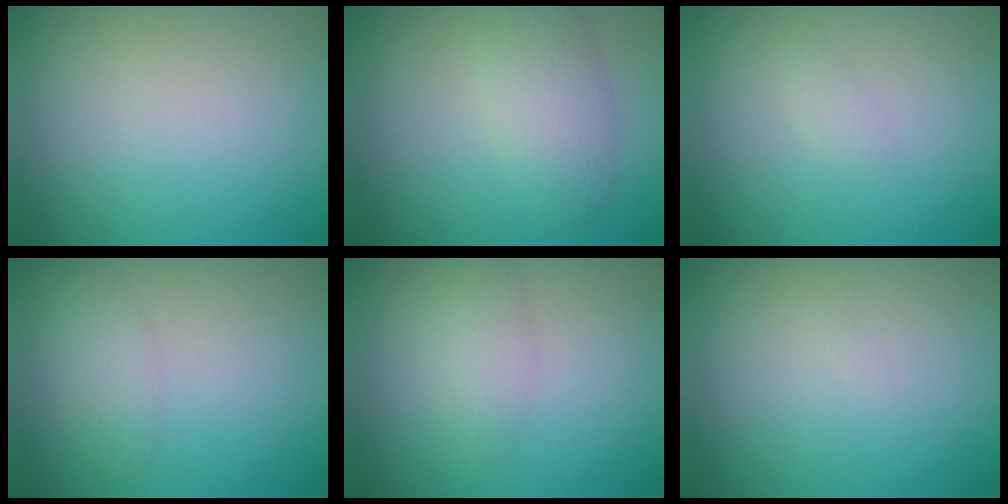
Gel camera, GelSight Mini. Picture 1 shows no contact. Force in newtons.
{"total": 3.5, "press": 3.5, "slide": 0.2}
{"total": 0.6, "press": 0.6, "slide": 0.0}
{"total": 1.8, "press": 1.8, "slide": 0.0}
{"total": 2.1, "press": 2.1, "slide": 0.0}
{"total": 0.0}